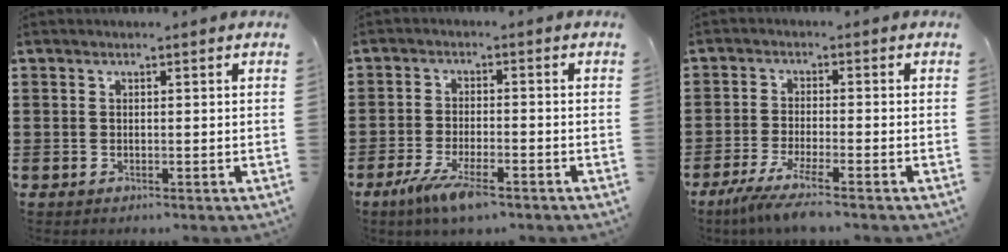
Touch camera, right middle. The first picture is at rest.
{"total": 6.5, "force": [-4.0, 1.3, 4.9], "torque": [-0.109, -0.016, -0.076]}
{"total": 4.5, "force": [-3.4, -0.1, 3.0], "torque": [-0.071, -0.019, -0.068]}